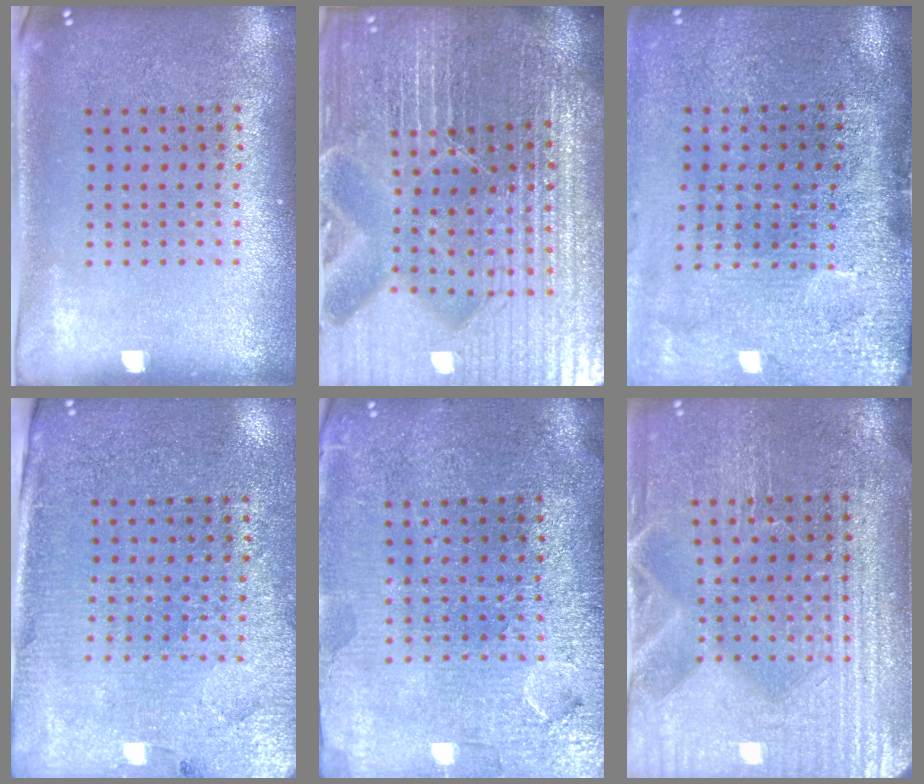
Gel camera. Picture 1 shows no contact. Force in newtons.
{"total": 6.6, "press": 5.9, "slide": 2.9}
{"total": 4.8, "press": 3.7, "slide": 3.0}
{"total": 3.1, "press": 2.9, "slide": 1.1}
{"total": 3.7, "press": 3.4, "slide": 1.4}
{"total": 4.1, "press": 3.9, "slide": 1.4}